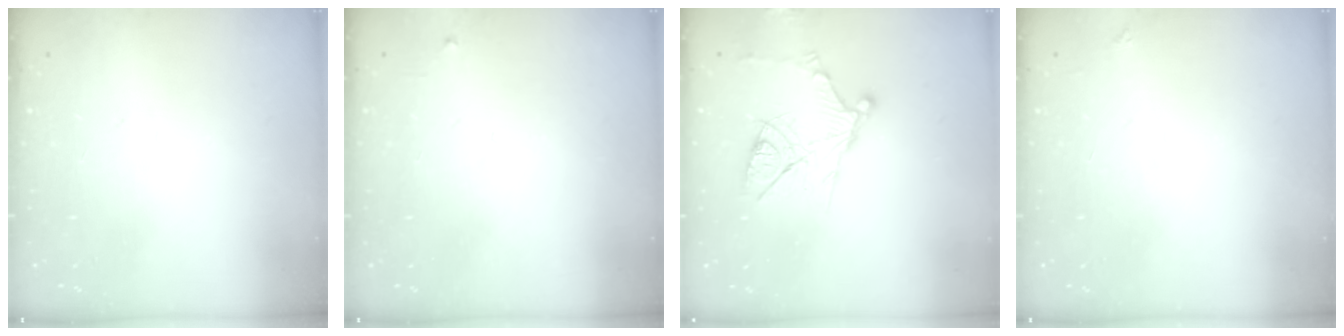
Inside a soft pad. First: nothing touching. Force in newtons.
{"total": 2.4, "press": 2.3, "slide": 0.4}
{"total": 12.8, "press": 12.8, "slide": 0.8}
{"total": 2.1, "press": 2.1, "slide": 0.3}